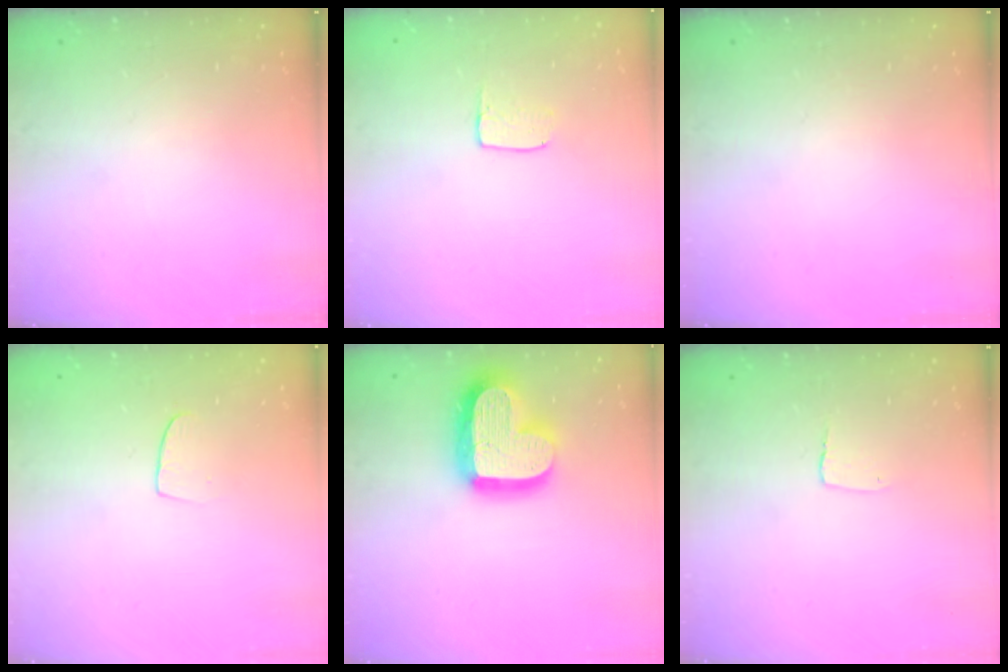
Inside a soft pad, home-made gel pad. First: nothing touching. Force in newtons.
{"total": 4.1, "press": 4.1, "slide": 0.3}
{"total": 0.0}
{"total": 5.8, "press": 5.8, "slide": 0.4}
{"total": 20.7, "press": 20.7, "slide": 1.7}
{"total": 2.7, "press": 2.7, "slide": 0.2}